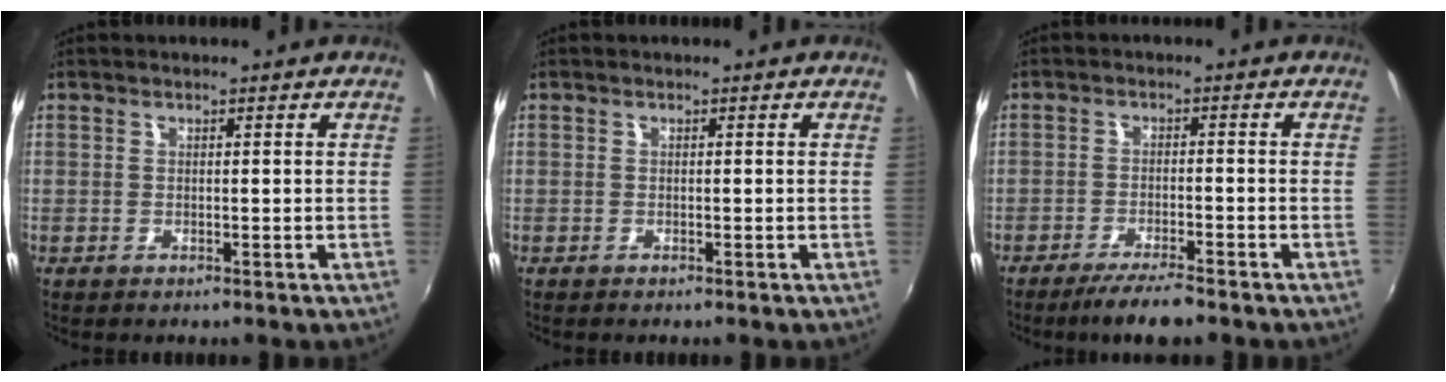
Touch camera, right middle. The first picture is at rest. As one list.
[{"total": 0.0}, {"total": 6.2, "force": [-5.1, 0.6, 3.4], "torque": [-0.077, -0.008, -0.086]}]